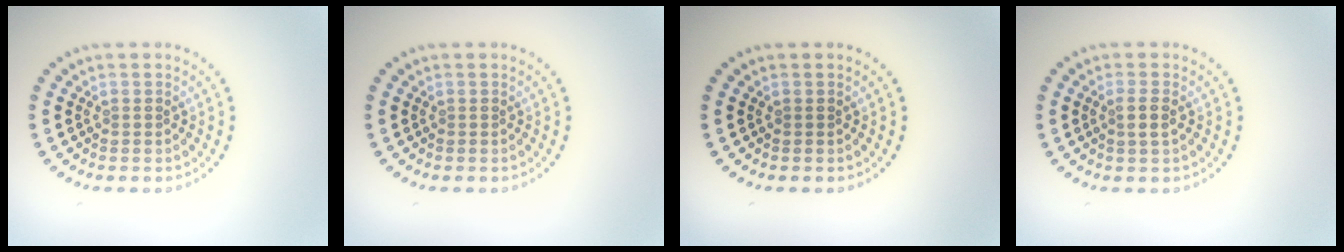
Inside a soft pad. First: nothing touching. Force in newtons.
{"total": 0.0}
{"total": 0.0}
{"total": 1.4, "press": 1.2, "slide": 0.7}